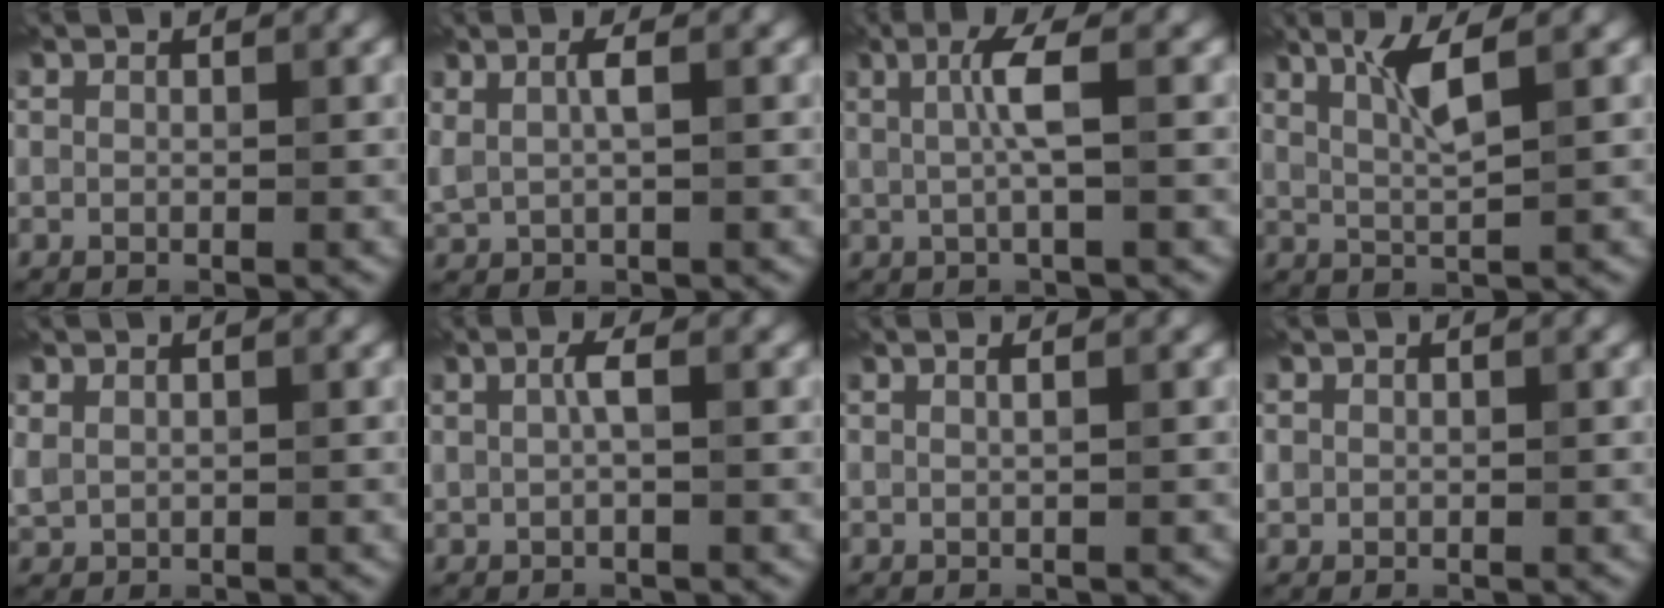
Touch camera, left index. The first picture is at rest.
{"total": 1.8, "force": [0.6, 0.5, 1.6], "torque": [-0.036, -0.001, 0.015]}
{"total": 3.0, "force": [0.4, 0.3, 3.0], "torque": [-0.059, 0.003, 0.005]}
{"total": 3.6, "force": [1.7, 0.4, 3.1], "torque": [-0.060, 0.000, 0.035]}
{"total": 1.0, "force": [0.5, 0.7, 0.5], "torque": [-0.013, 0.000, 0.016]}
{"total": 1.3, "force": [0.2, 0.2, 1.2], "torque": [-0.027, 0.003, 0.003]}
{"total": 1.4, "force": [0.7, 0.6, 1.1], "torque": [0.001, -0.002, -0.002]}
{"total": 0.7, "force": [0.2, 0.6, 0.0], "torque": [0.006, -0.002, 0.005]}